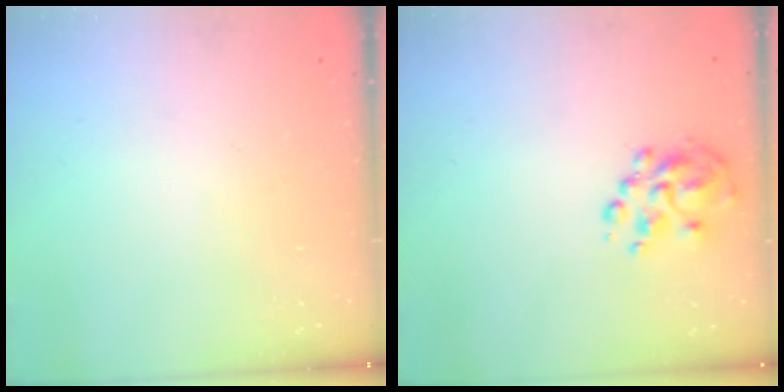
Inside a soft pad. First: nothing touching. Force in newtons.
{"total": 6.1, "press": 5.9, "slide": 1.7}